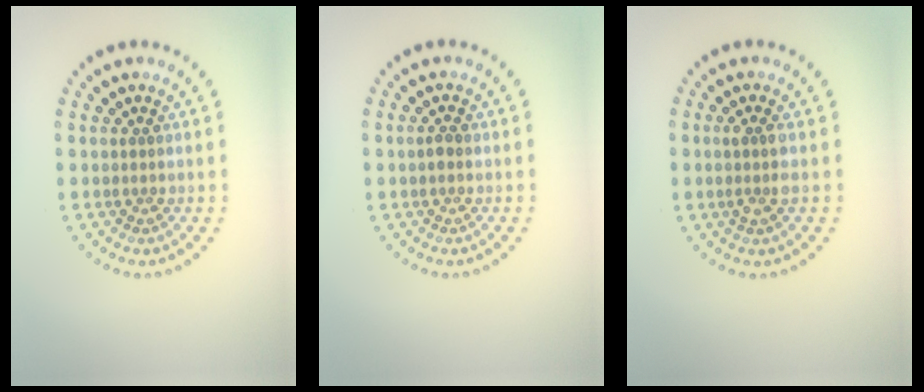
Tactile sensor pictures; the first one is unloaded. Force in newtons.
{"total": 0.9, "press": 0.9, "slide": 0.0}
{"total": 1.7, "press": 1.5, "slide": 0.8}